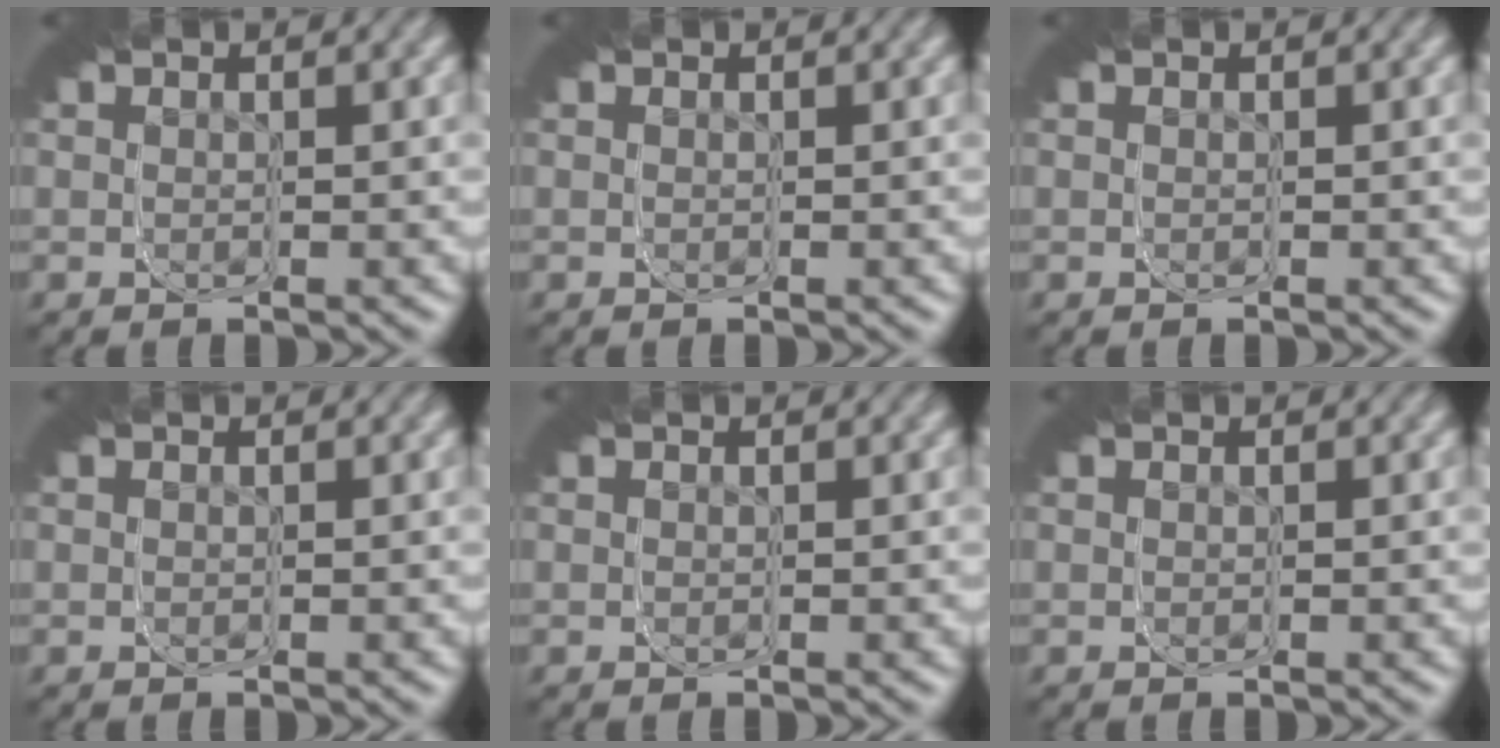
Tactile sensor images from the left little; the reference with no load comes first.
{"total": 0.0}
{"total": 0.0}
{"total": 0.0}
{"total": 0.0}
{"total": 0.0}